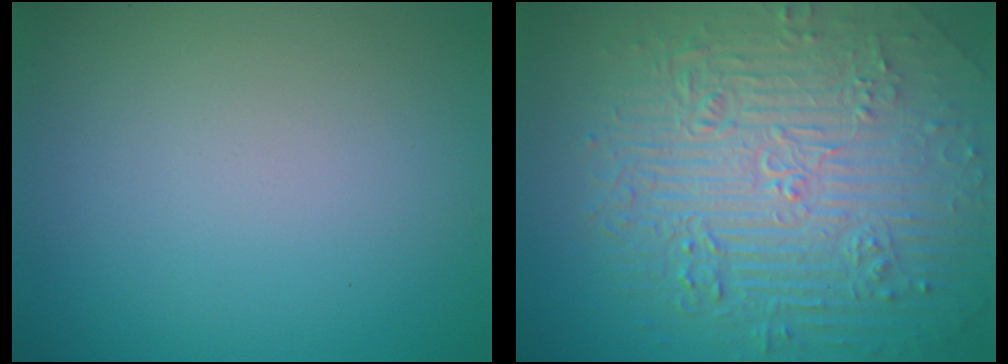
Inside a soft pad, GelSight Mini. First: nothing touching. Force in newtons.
{"total": 11.0, "press": 7.3, "slide": 8.2}